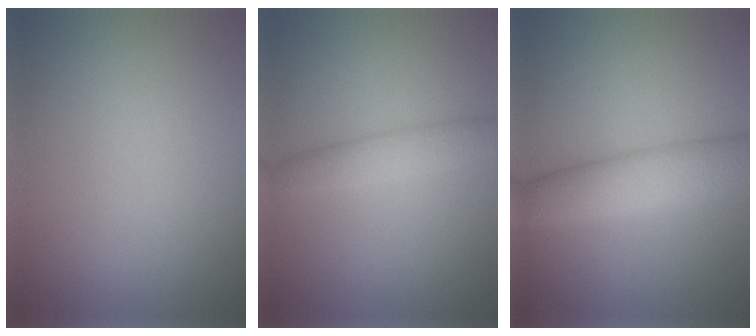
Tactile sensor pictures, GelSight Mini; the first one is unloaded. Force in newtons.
{"total": 2.6, "press": 2.6, "slide": 0.0}
{"total": 4.9, "press": 4.9, "slide": 0.2}